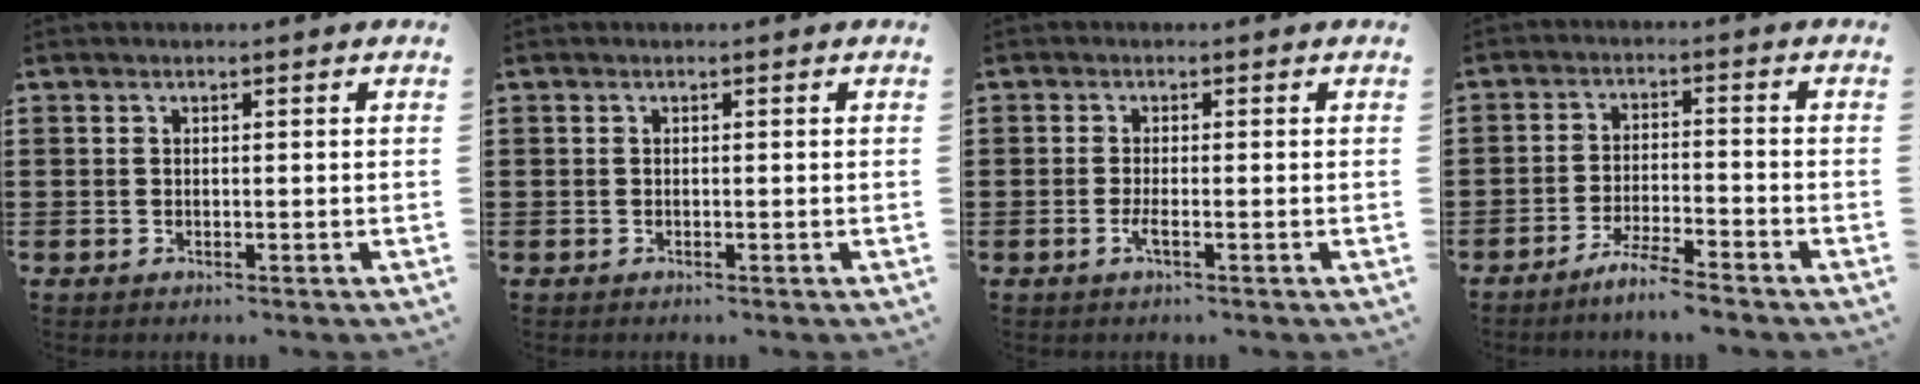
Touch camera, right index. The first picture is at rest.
{"total": 0.0}
{"total": 1.8, "force": [-0.8, 0.2, 1.6], "torque": [-0.043, -0.008, -0.018]}
{"total": 4.6, "force": [-4.2, -0.4, 1.8], "torque": [-0.038, -0.005, -0.082]}